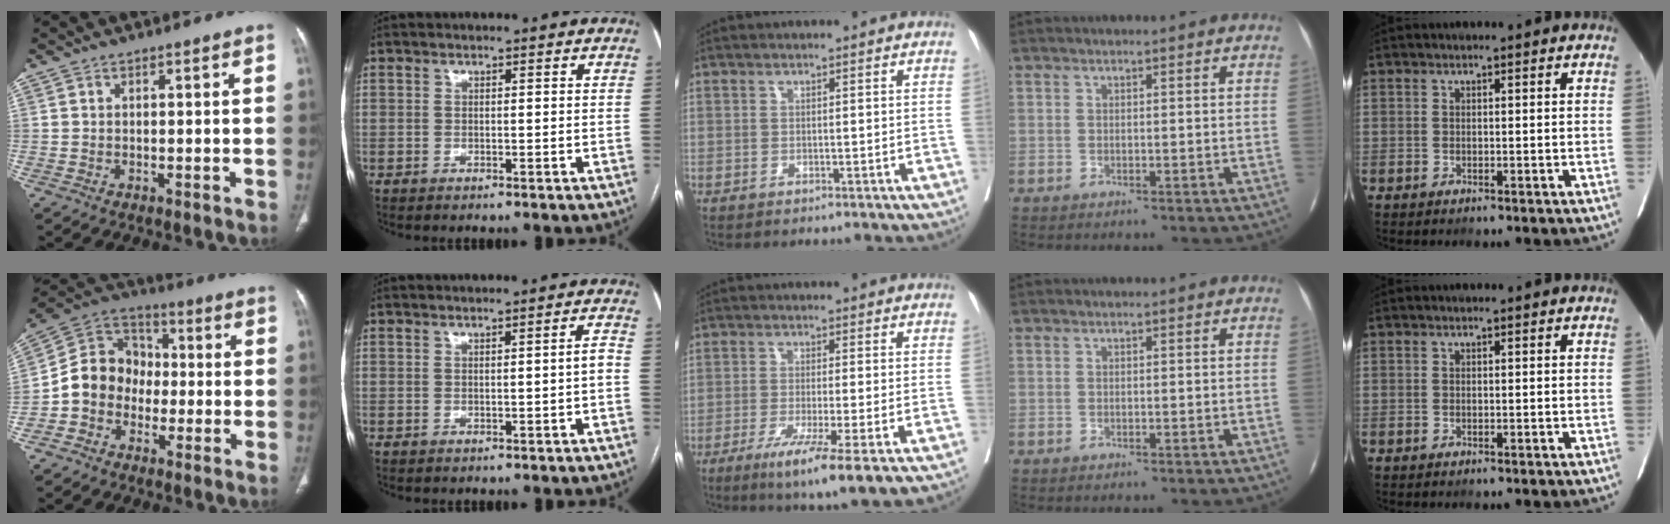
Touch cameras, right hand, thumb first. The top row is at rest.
{"thumb": {"total": 11.3, "force": [-2.4, 9.8, 5.1], "torque": [-0.060, 0.043, -0.059]}, "index": {"total": 1.4, "force": [-0.3, -0.1, 1.4], "torque": [-0.017, 0.001, -0.003]}, "middle": {"total": 9.4, "force": [-5.1, -0.1, 7.8], "torque": [-0.124, -0.027, -0.081]}}